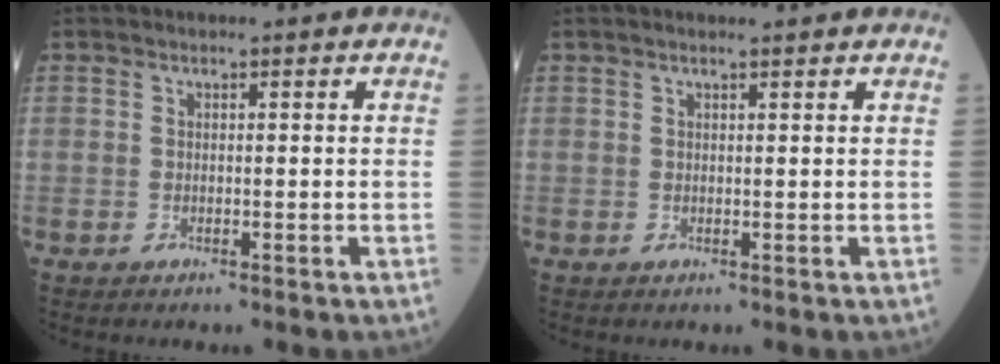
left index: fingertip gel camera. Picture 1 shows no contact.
{"total": 2.0, "force": [1.7, -0.1, 0.9], "torque": [-0.011, 0.012, 0.025]}